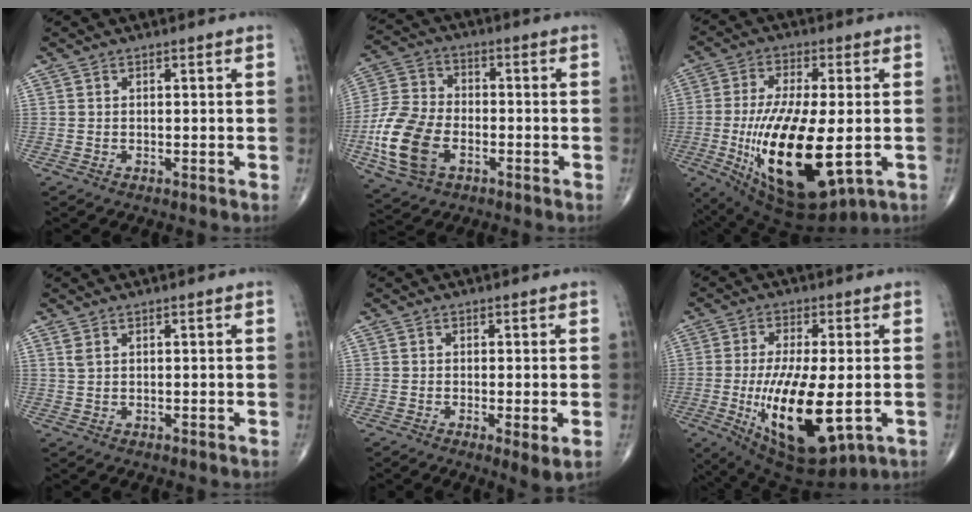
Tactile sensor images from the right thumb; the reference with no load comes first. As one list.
[{"total": 14.3, "force": [-4.4, 9.1, 10.2], "torque": [-0.211, 0.013, -0.089]}, {"total": 22.0, "force": [-4.0, 8.5, 19.9], "torque": [-0.387, -0.028, -0.047]}, {"total": 1.2, "force": [0.7, 0.4, 0.9], "torque": [-0.023, 0.007, 0.020]}, {"total": 3.7, "force": [-1.0, 0.6, 3.5], "torque": [-0.065, -0.014, -0.019]}, {"total": 18.4, "force": [-3.6, 6.9, 16.7], "torque": [-0.305, -0.023, -0.039]}]